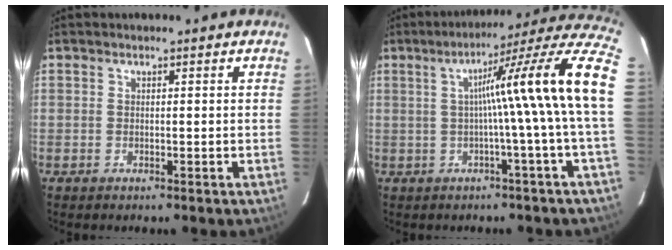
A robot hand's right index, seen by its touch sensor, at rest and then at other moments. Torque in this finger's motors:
{"motor_torque": [1.22, -0.14, 0.62, 0.17]}